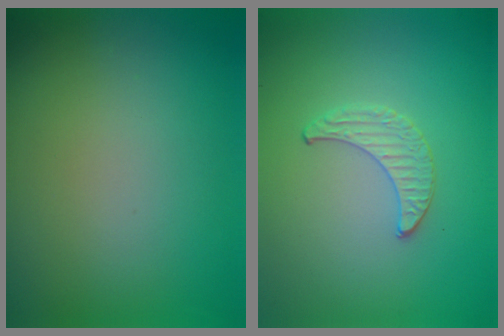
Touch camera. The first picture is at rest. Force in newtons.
{"total": 1.0, "press": 1.0, "slide": 0.3}